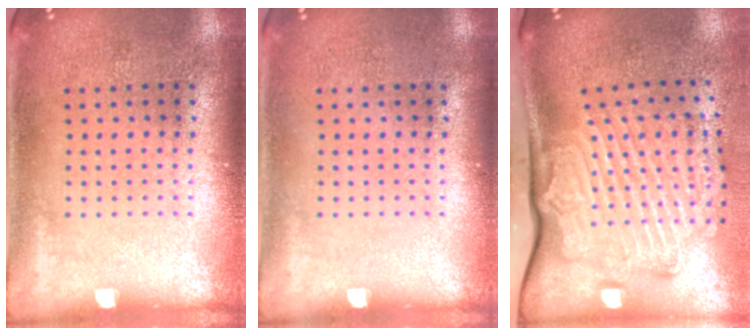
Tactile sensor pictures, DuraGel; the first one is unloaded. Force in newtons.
{"total": 0.0}
{"total": 3.3, "press": 2.3, "slide": 2.4}